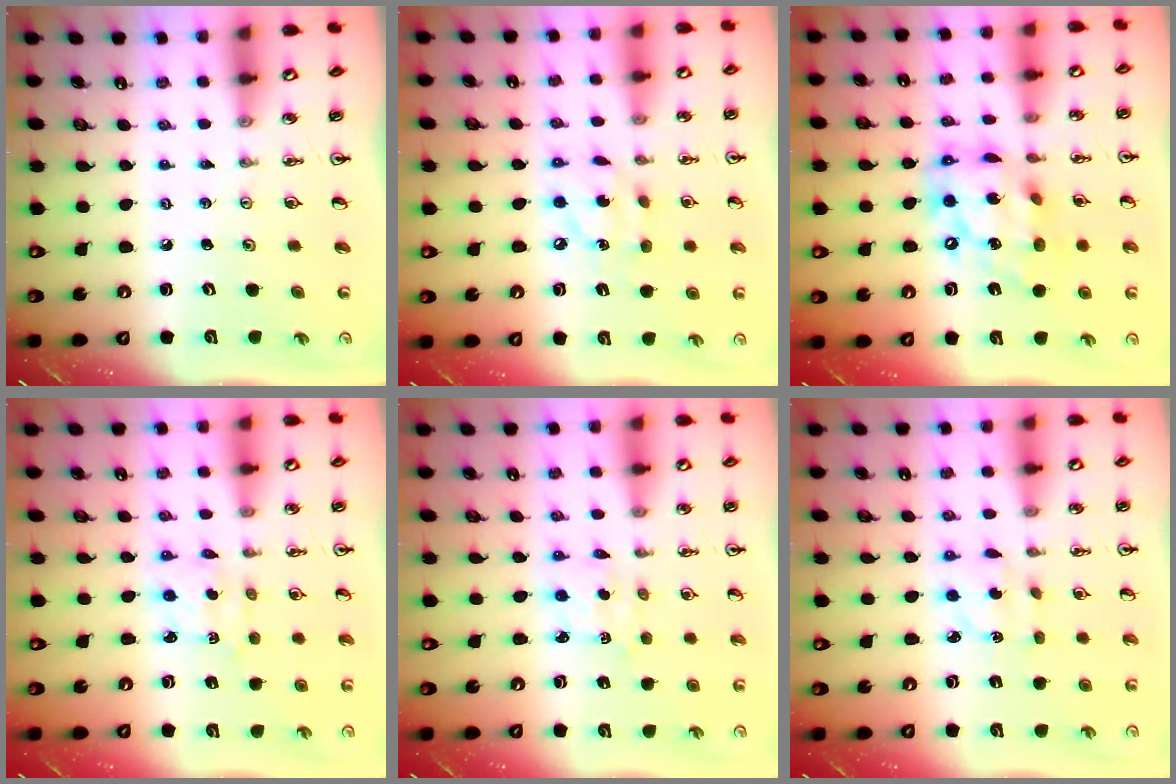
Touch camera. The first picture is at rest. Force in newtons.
{"total": 8.9, "press": 8.9, "slide": 0.5}
{"total": 16.3, "press": 16.3, "slide": 1.1}
{"total": 2.3, "press": 2.3, "slide": 0.4}
{"total": 2.4, "press": 2.4, "slide": 0.3}
{"total": 4.0, "press": 3.9, "slide": 0.7}